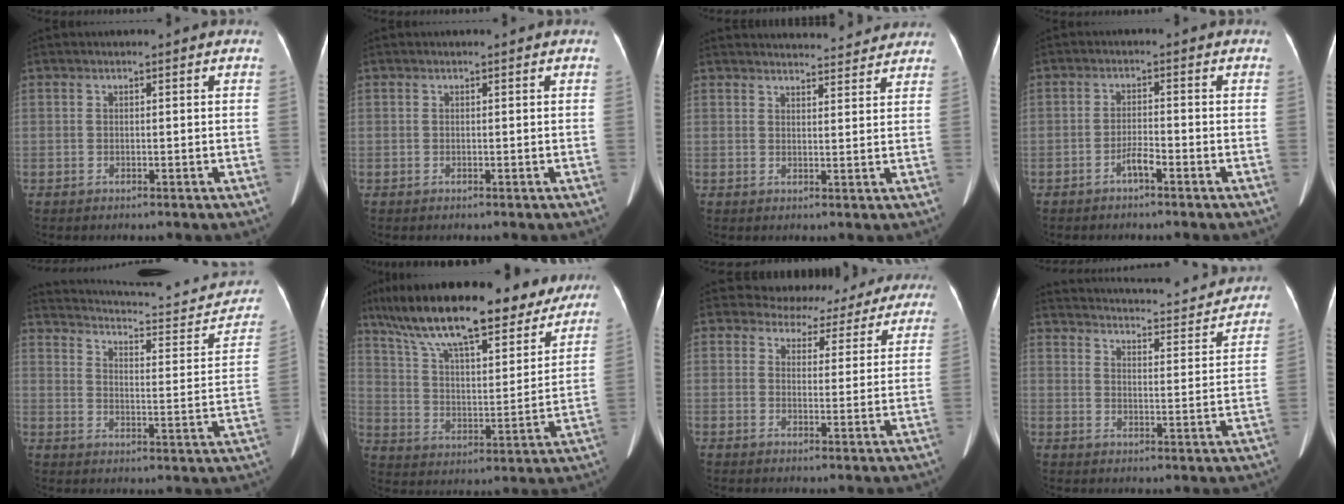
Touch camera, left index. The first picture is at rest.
{"total": 0.0}
{"total": 13.0, "force": [12.5, 2.1, 2.6], "torque": [-0.013, 0.006, 0.143]}
{"total": 2.4, "force": [-1.9, -0.1, 1.3], "torque": [-0.024, -0.007, -0.034]}
{"total": 21.0, "force": [19.3, 3.8, 7.2], "torque": [-0.095, -0.042, 0.245]}
{"total": 25.4, "force": [20.2, 6.7, 13.9], "torque": [-0.228, 0.016, 0.305]}
{"total": 12.0, "force": [10.9, 5.0, 0.1], "torque": [0.032, -0.012, 0.106]}
{"total": 22.6, "force": [20.5, 4.7, 8.2], "torque": [-0.125, -0.021, 0.254]}